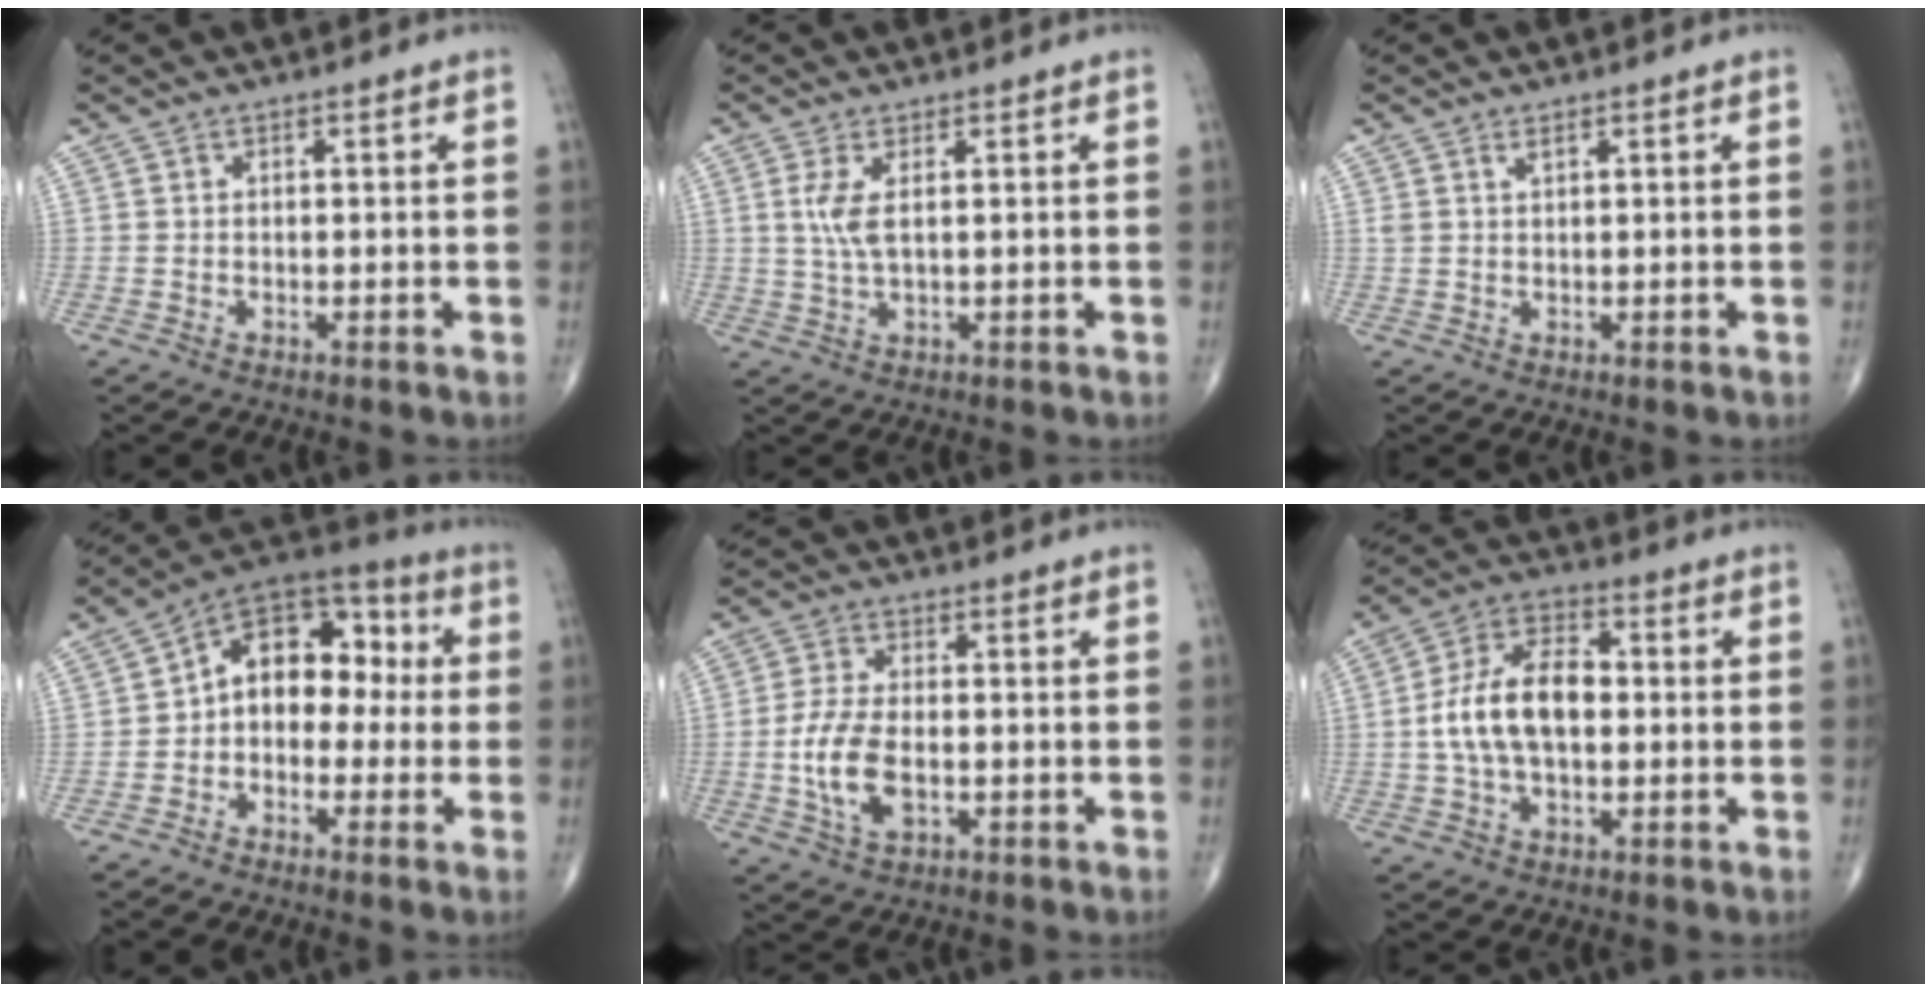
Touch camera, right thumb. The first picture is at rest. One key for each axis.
{"total": 4.0, "fx": 1.0, "fy": 1.2, "fz": 3.7, "tx": -0.094, "ty": -0.004, "tz": 0.025}
{"total": 1.3, "fx": 0.9, "fy": 0.4, "fz": 0.8, "tx": -0.014, "ty": 0.002, "tz": 0.020}
{"total": 13.1, "fx": -0.1, "fy": 9.2, "fz": 9.3, "tx": -0.092, "ty": 0.051, "tz": -0.023}
{"total": 8.7, "fx": -1.5, "fy": 4.5, "fz": 7.3, "tx": -0.152, "ty": 0.002, "tz": -0.028}
{"total": 13.1, "fx": 0.0, "fy": 7.5, "fz": 10.7, "tx": -0.196, "ty": 0.026, "tz": -0.007}